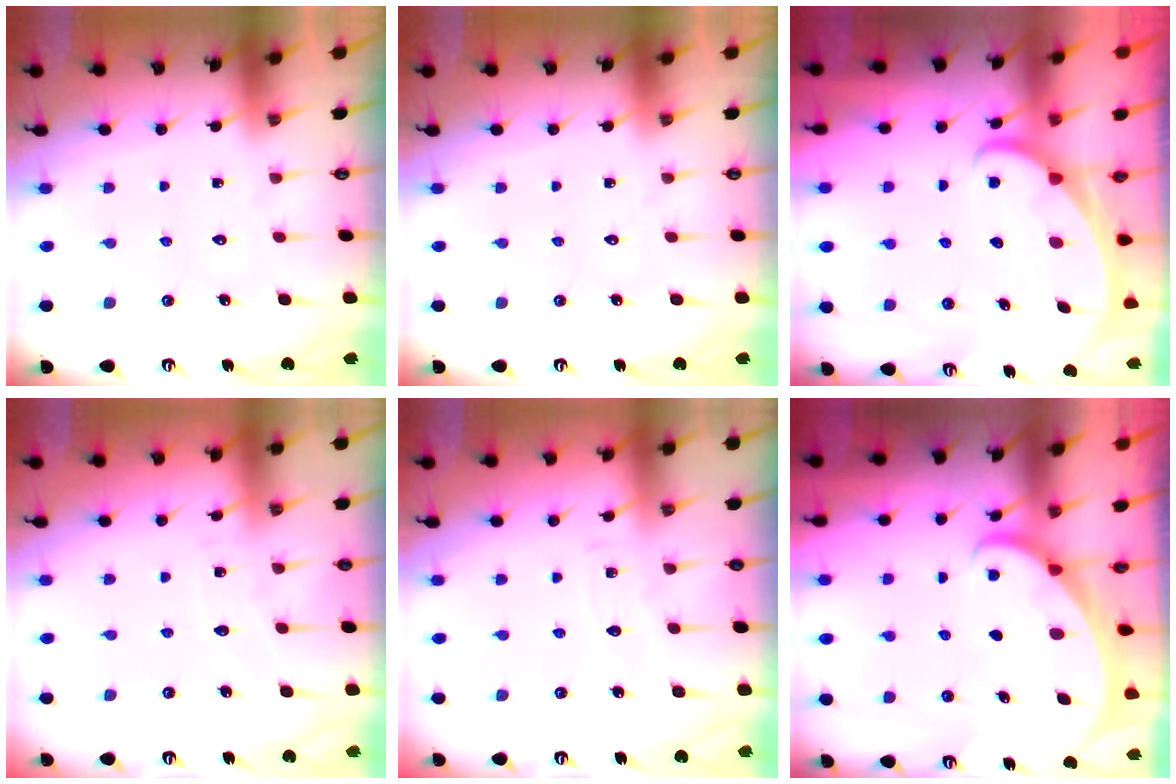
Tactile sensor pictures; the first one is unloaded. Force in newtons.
{"total": 0.0}
{"total": 2.0, "press": 2.0, "slide": 0.1}
{"total": 3.8, "press": 3.8, "slide": 0.4}
{"total": 4.3, "press": 4.3, "slide": 0.3}
{"total": 1.5, "press": 1.5, "slide": 0.2}